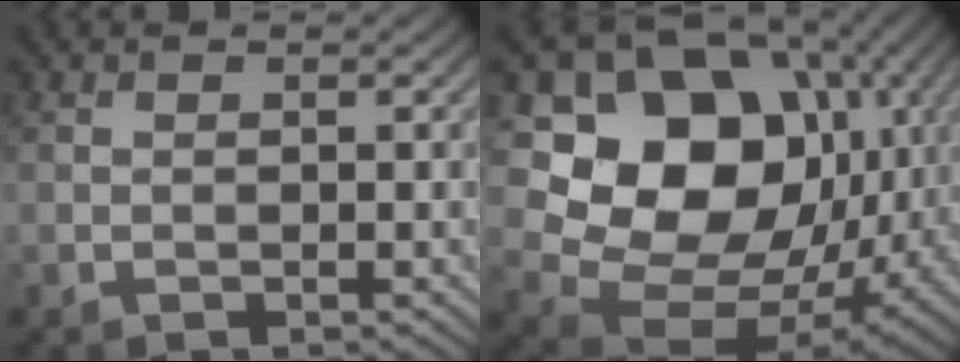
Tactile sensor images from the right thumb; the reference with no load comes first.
{"total": 17.7, "force": [3.5, 14.0, 10.1], "torque": [-0.206, -0.012, 0.074]}